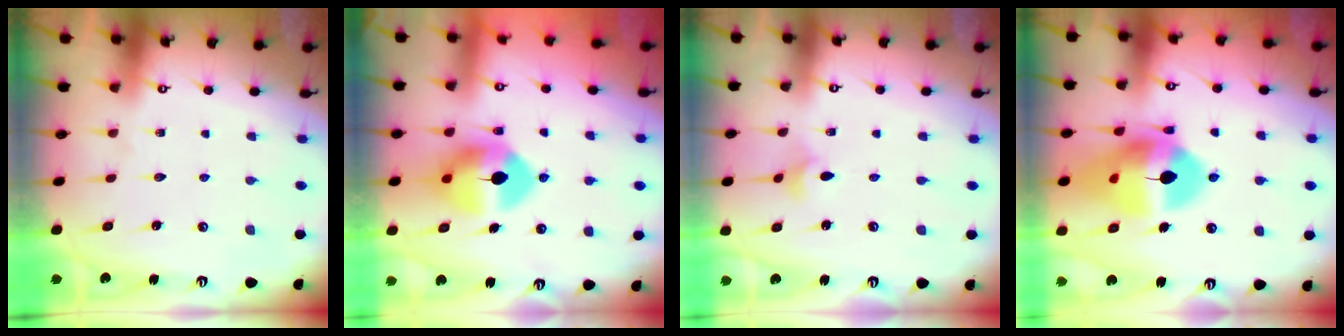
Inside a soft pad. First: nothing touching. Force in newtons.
{"total": 13.3, "press": 13.2, "slide": 1.5}
{"total": 3.4, "press": 3.3, "slide": 0.5}
{"total": 17.6, "press": 17.5, "slide": 2.0}